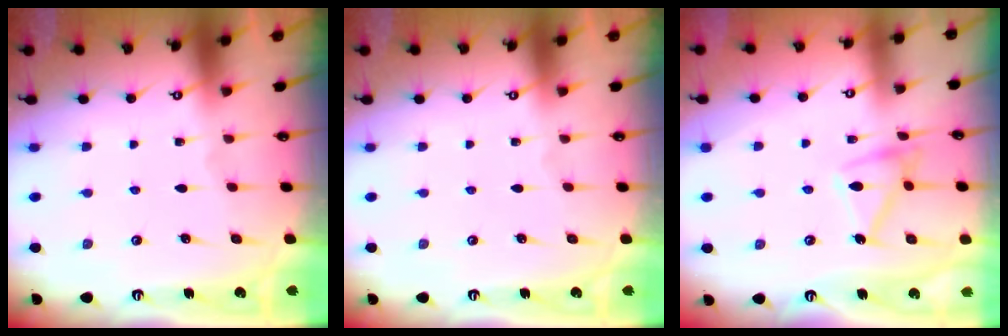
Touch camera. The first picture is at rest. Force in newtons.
{"total": 0.0}
{"total": 13.2, "press": 13.2, "slide": 0.5}